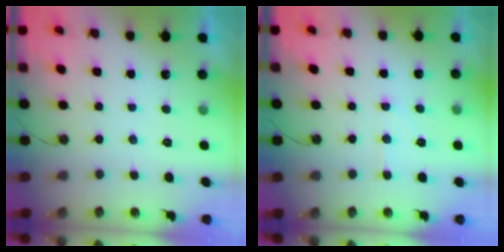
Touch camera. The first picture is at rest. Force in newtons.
{"total": 4.2, "press": 4.2, "slide": 0.6}